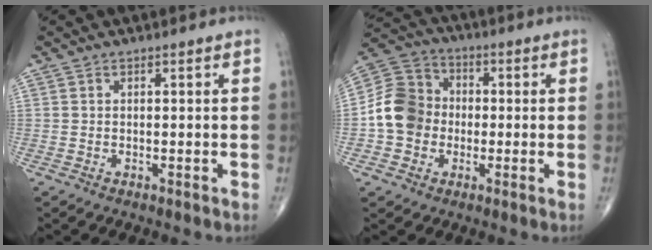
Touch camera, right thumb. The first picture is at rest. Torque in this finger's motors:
{"motor_torque": [-0.22, 0.46, 0.66, -0.51, 0.08]}